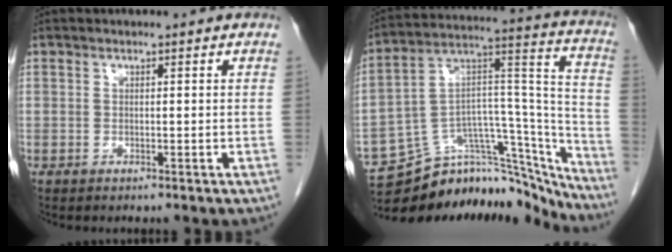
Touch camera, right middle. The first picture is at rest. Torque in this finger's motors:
{"motor_torque": [-0.12, -0.10, 0.04, -0.04]}